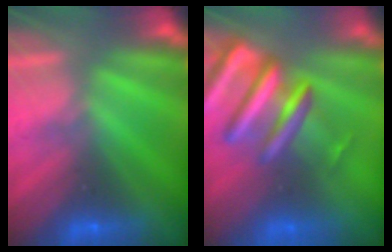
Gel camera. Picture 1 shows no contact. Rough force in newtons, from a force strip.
{"total": 9.6}